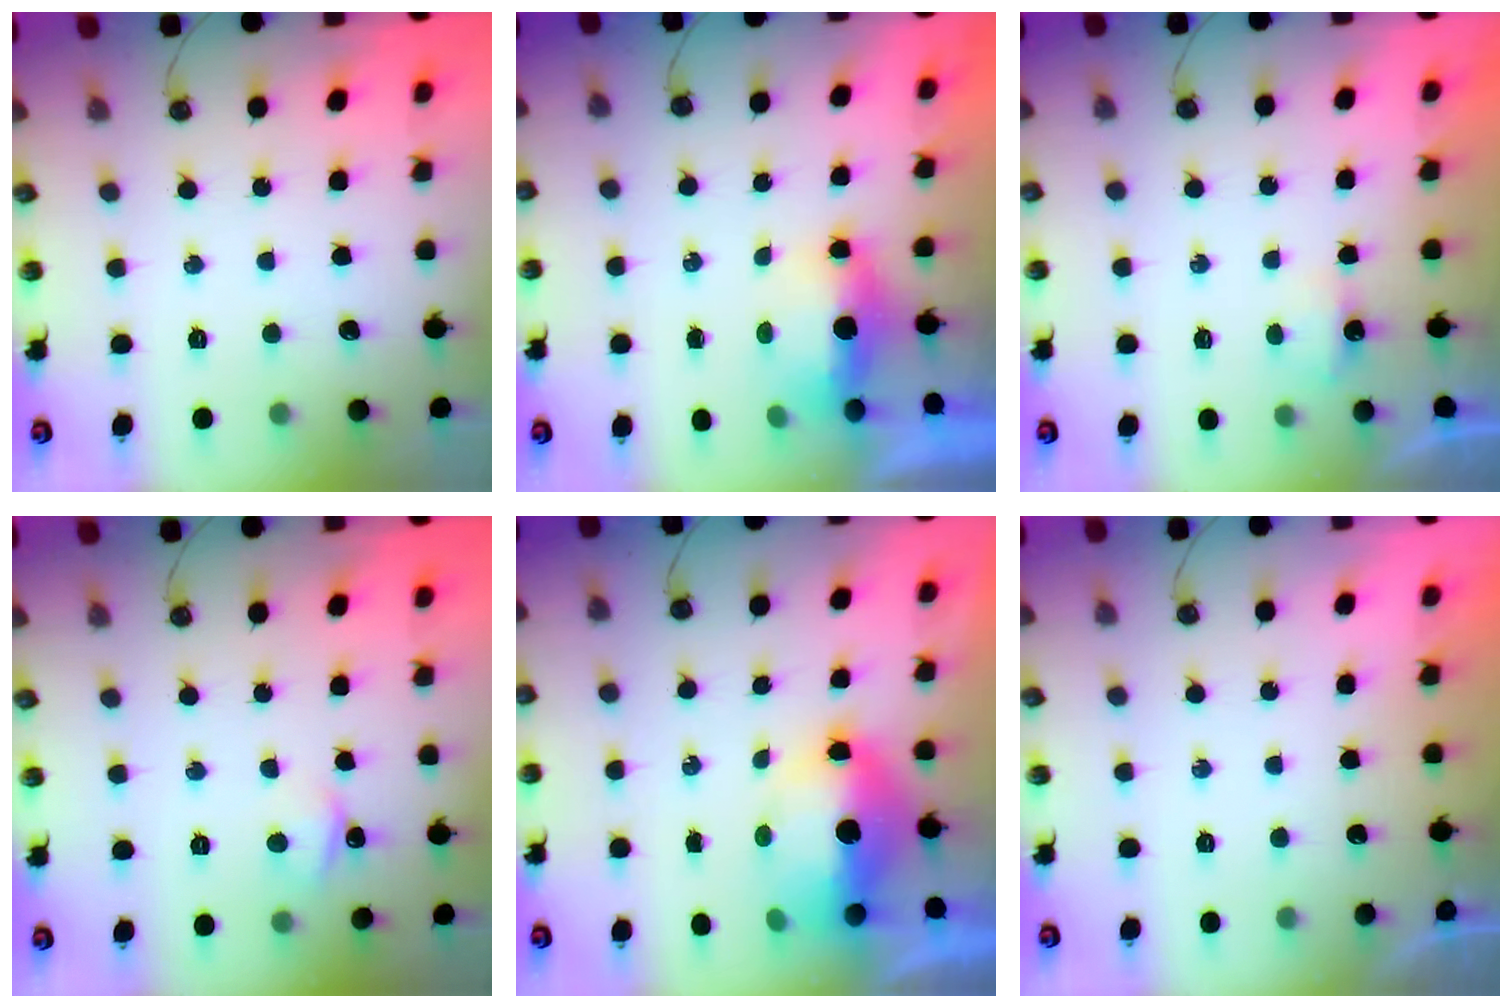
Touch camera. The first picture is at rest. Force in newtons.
{"total": 8.2, "press": 5.7, "slide": 6.0}
{"total": 13.3, "press": 4.4, "slide": 12.6}
{"total": 2.9, "press": 2.8, "slide": 0.3}
{"total": 9.1, "press": 9.0, "slide": 1.3}
{"total": 0.0}